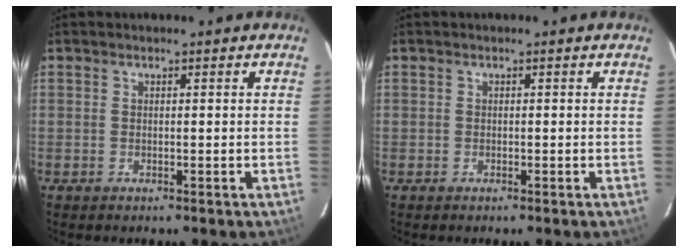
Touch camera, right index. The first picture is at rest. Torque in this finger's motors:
{"motor_torque": [-0.38, 0.04, -0.74, -0.21]}